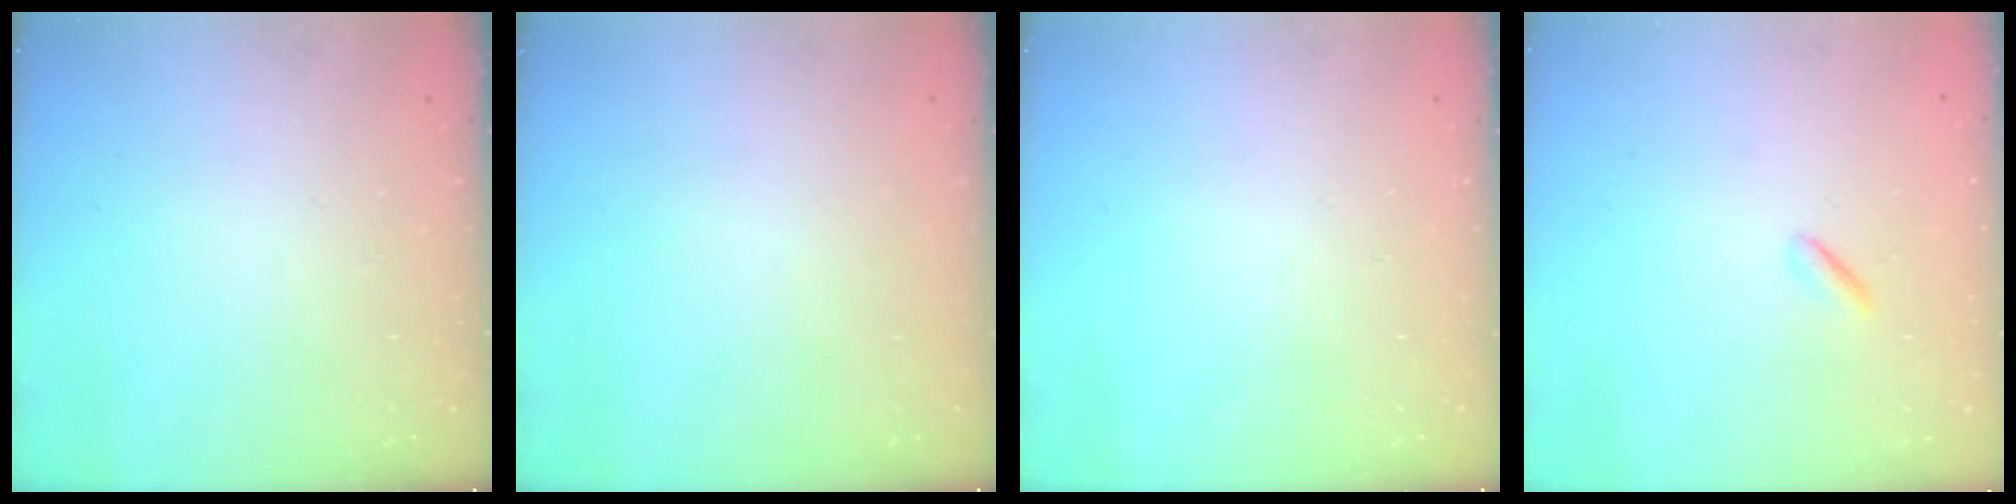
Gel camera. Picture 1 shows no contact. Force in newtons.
{"total": 0.0}
{"total": 0.0}
{"total": 0.0}